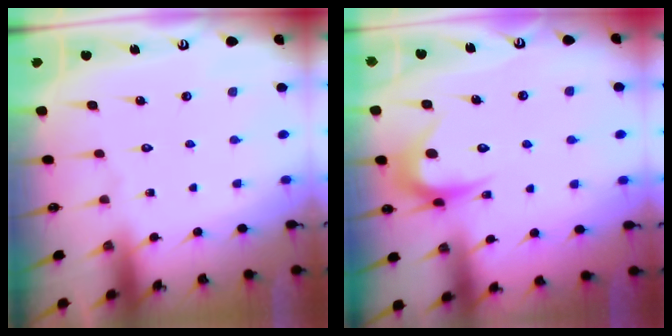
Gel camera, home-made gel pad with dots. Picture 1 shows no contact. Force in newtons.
{"total": 9.4, "press": 9.4, "slide": 0.5}